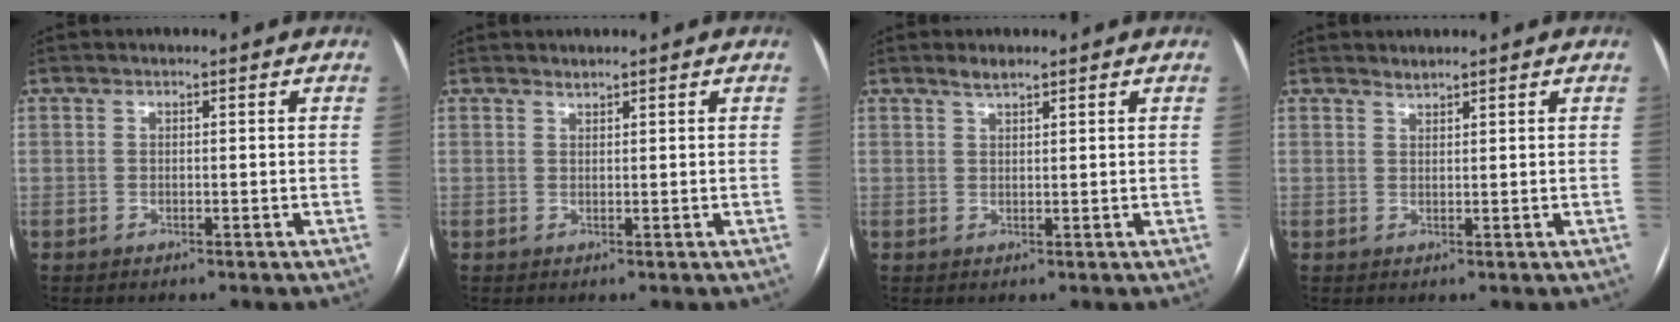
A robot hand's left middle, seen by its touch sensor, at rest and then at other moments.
{"total": 0.6, "force": [0.6, 0.0, 0.0], "torque": [-0.005, -0.001, 0.013]}
{"total": 1.7, "force": [1.4, 0.3, 0.9], "torque": [-0.020, 0.004, 0.029]}
{"total": 1.0, "force": [1.0, 0.0, 0.0], "torque": [-0.004, 0.000, 0.020]}